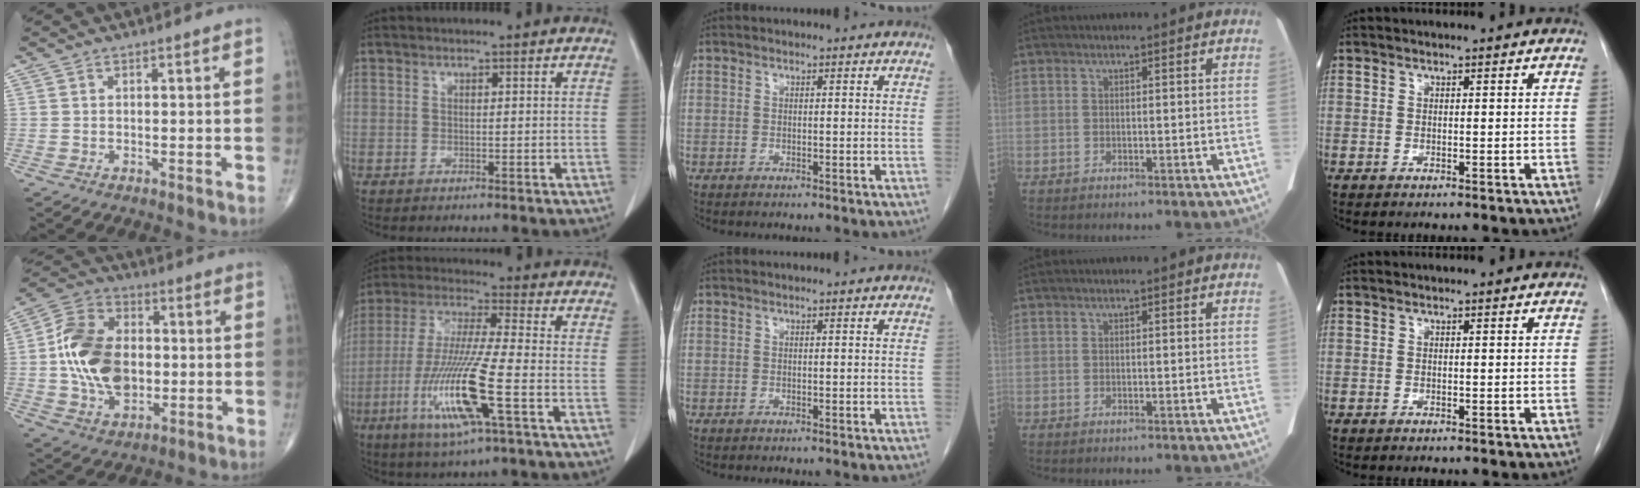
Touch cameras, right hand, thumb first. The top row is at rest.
{"thumb": {"total": 17.1, "force": [-0.2, 11.6, 12.6], "torque": [-0.212, 0.017, -0.002]}, "index": {"total": 14.9, "force": [-5.0, 0.3, 14.0], "torque": [-0.293, -0.021, -0.098]}}